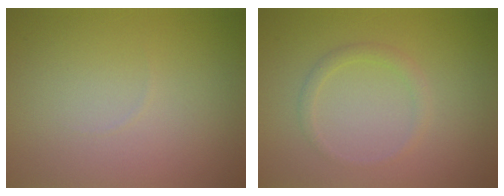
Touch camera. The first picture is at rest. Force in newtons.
{"total": 1.2, "press": 1.2, "slide": 0.0}